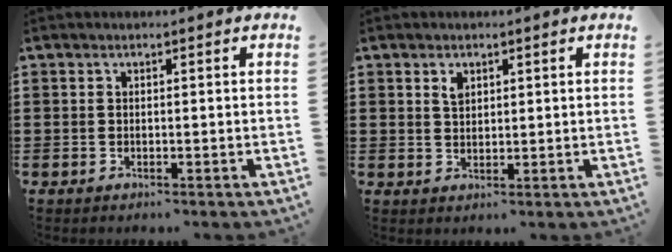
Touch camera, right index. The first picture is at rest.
{"total": 2.1, "force": [1.2, 1.2, 1.2], "torque": [-0.027, 0.003, 0.022]}